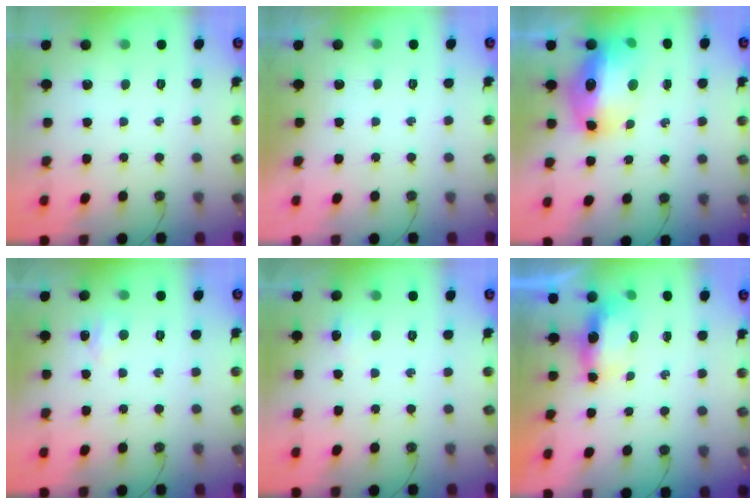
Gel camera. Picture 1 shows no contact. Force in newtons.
{"total": 11.8, "press": 1.8, "slide": 11.7}
{"total": 16.7, "press": 16.6, "slide": 1.8}
{"total": 5.1, "press": 5.0, "slide": 1.0}
{"total": 13.0, "press": 3.5, "slide": 12.6}
{"total": 6.3, "press": 6.3, "slide": 0.4}